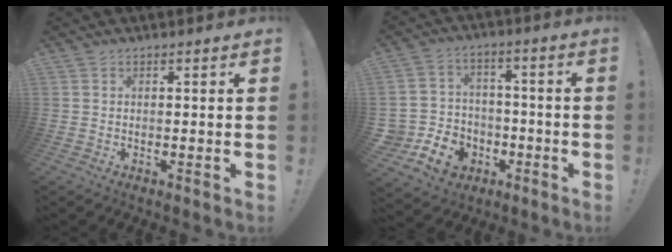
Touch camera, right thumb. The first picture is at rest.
{"total": 11.8, "force": [-5.4, 9.5, 4.3], "torque": [-0.089, 0.035, -0.091]}